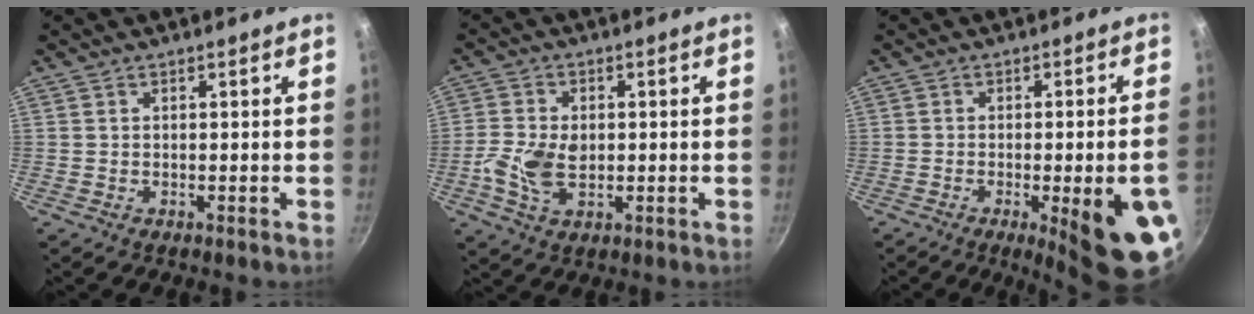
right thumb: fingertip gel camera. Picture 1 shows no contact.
{"total": 7.8, "force": [-0.8, 4.9, 5.9], "torque": [-0.123, 0.002, -0.021]}
{"total": 15.3, "force": [-5.0, 3.3, 14.0], "torque": [-0.156, 0.013, -0.059]}